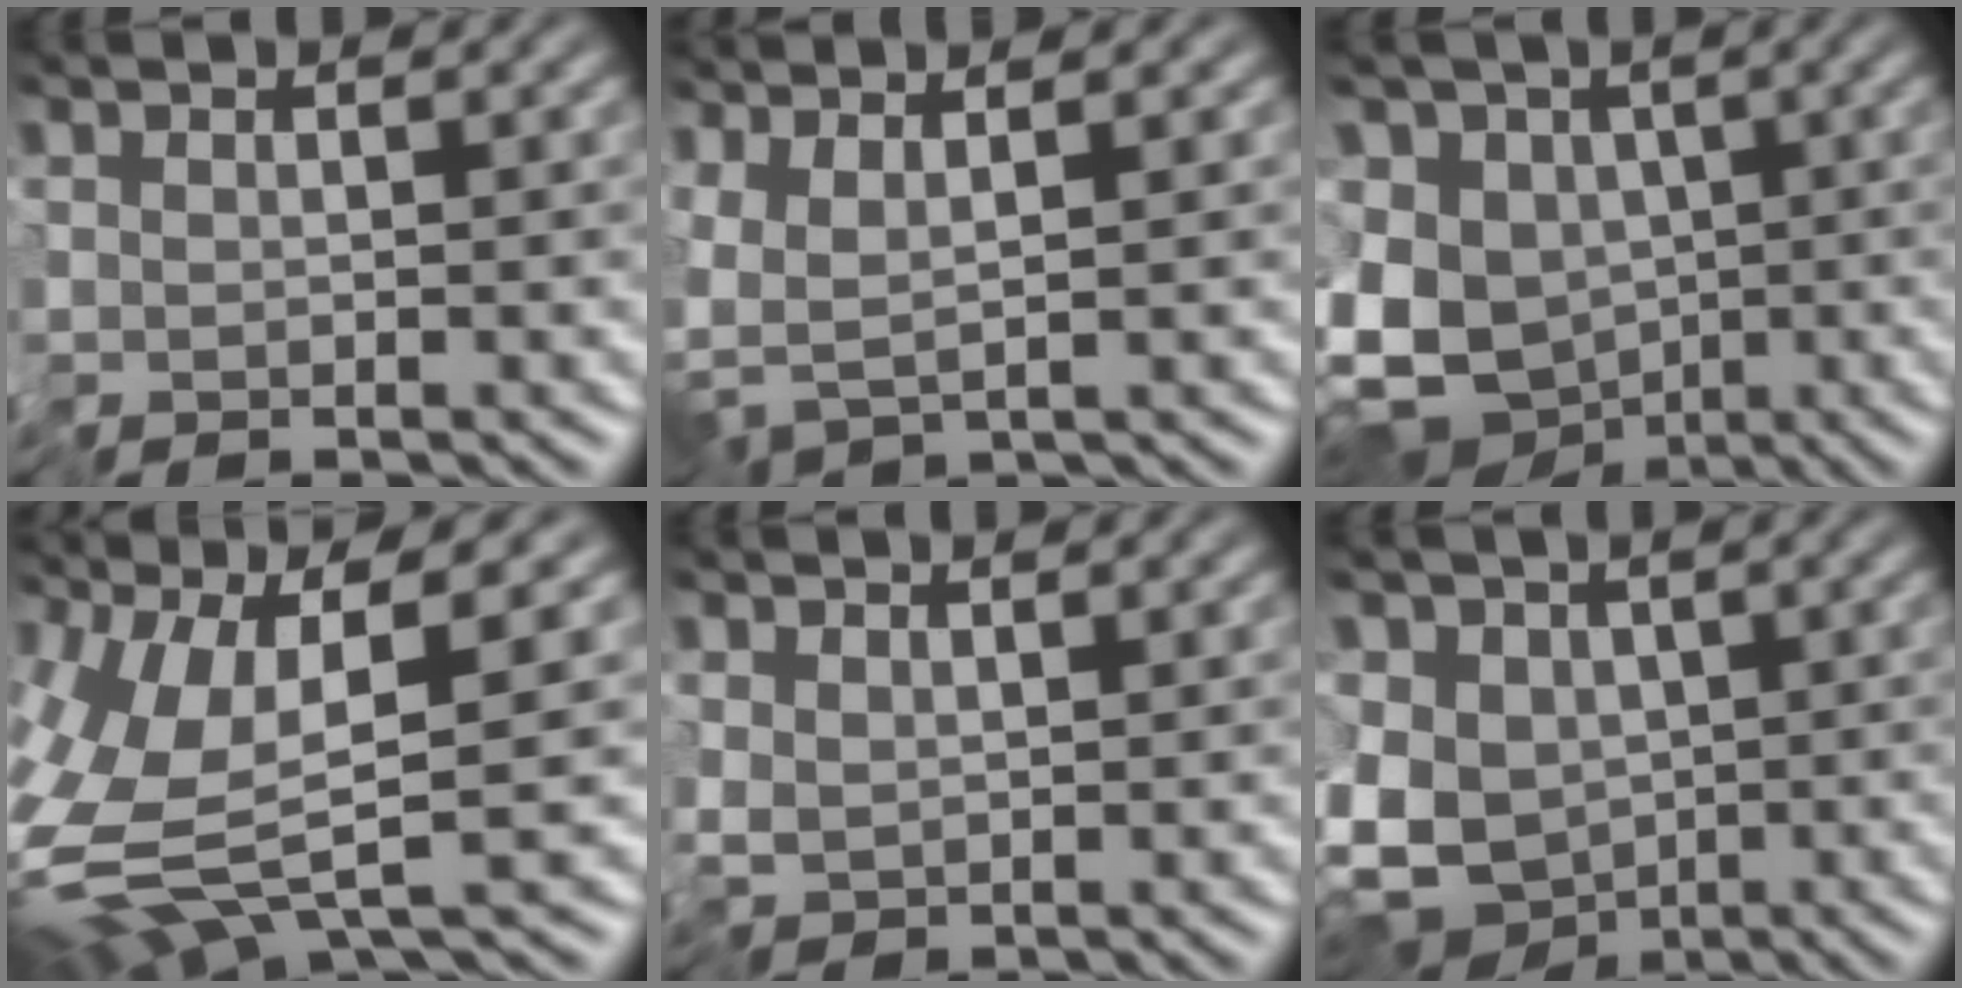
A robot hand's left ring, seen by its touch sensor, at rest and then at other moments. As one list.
[{"total": 3.3, "force": [1.1, -0.1, 3.1], "torque": [-0.072, 0.002, 0.025]}, {"total": 11.9, "force": [-2.9, 9.2, 7.0], "torque": [-0.136, -0.012, -0.052]}, {"total": 7.8, "force": [-0.2, 1.6, 7.7], "torque": [-0.177, -0.009, 0.001]}, {"total": 1.2, "force": [0.6, 0.5, 1.0], "torque": [-0.021, -0.001, 0.013]}, {"total": 9.7, "force": [-2.1, 7.2, 6.2], "torque": [-0.115, -0.024, -0.032]}]